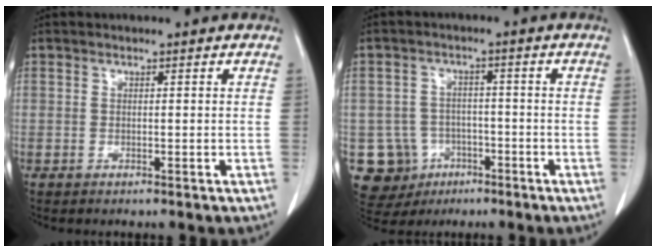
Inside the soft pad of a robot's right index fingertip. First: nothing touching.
{"total": 9.3, "force": [-3.4, 8.5, 1.2], "torque": [-0.040, 0.015, -0.041]}